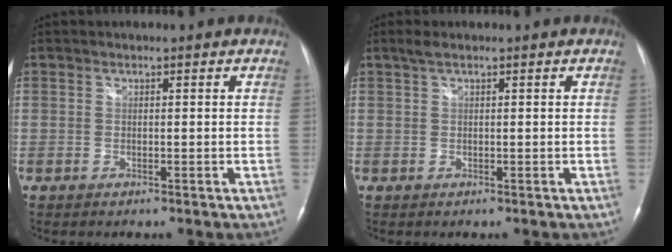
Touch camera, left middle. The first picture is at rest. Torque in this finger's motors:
{"motor_torque": [0.12, 0.00, -0.06, 0.00]}